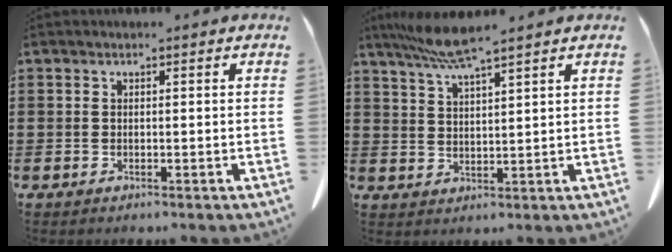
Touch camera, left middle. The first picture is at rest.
{"total": 6.2, "force": [4.8, -0.1, 3.9], "torque": [-0.088, -0.009, 0.086]}